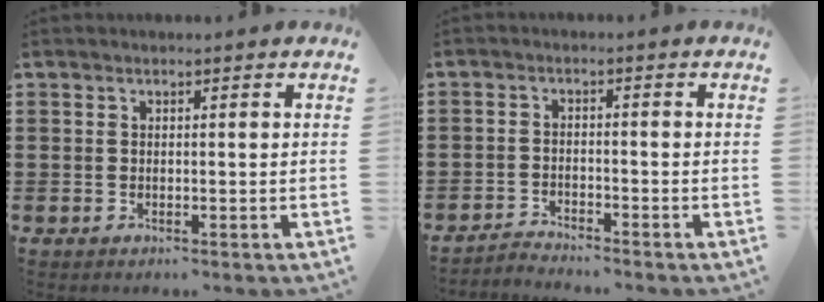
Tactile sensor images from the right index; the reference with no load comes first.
{"total": 2.2, "force": [-2.2, 0.0, 0.0], "torque": [-0.006, 0.002, -0.048]}